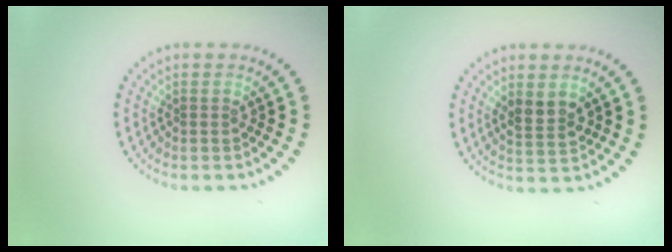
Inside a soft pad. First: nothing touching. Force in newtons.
{"total": 2.2, "press": 2.1, "slide": 0.6}